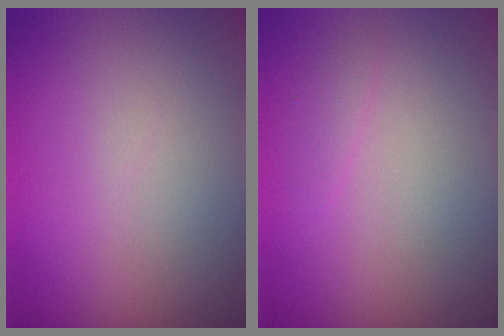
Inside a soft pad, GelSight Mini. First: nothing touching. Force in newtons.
{"total": 0.7, "press": 0.7, "slide": 0.1}